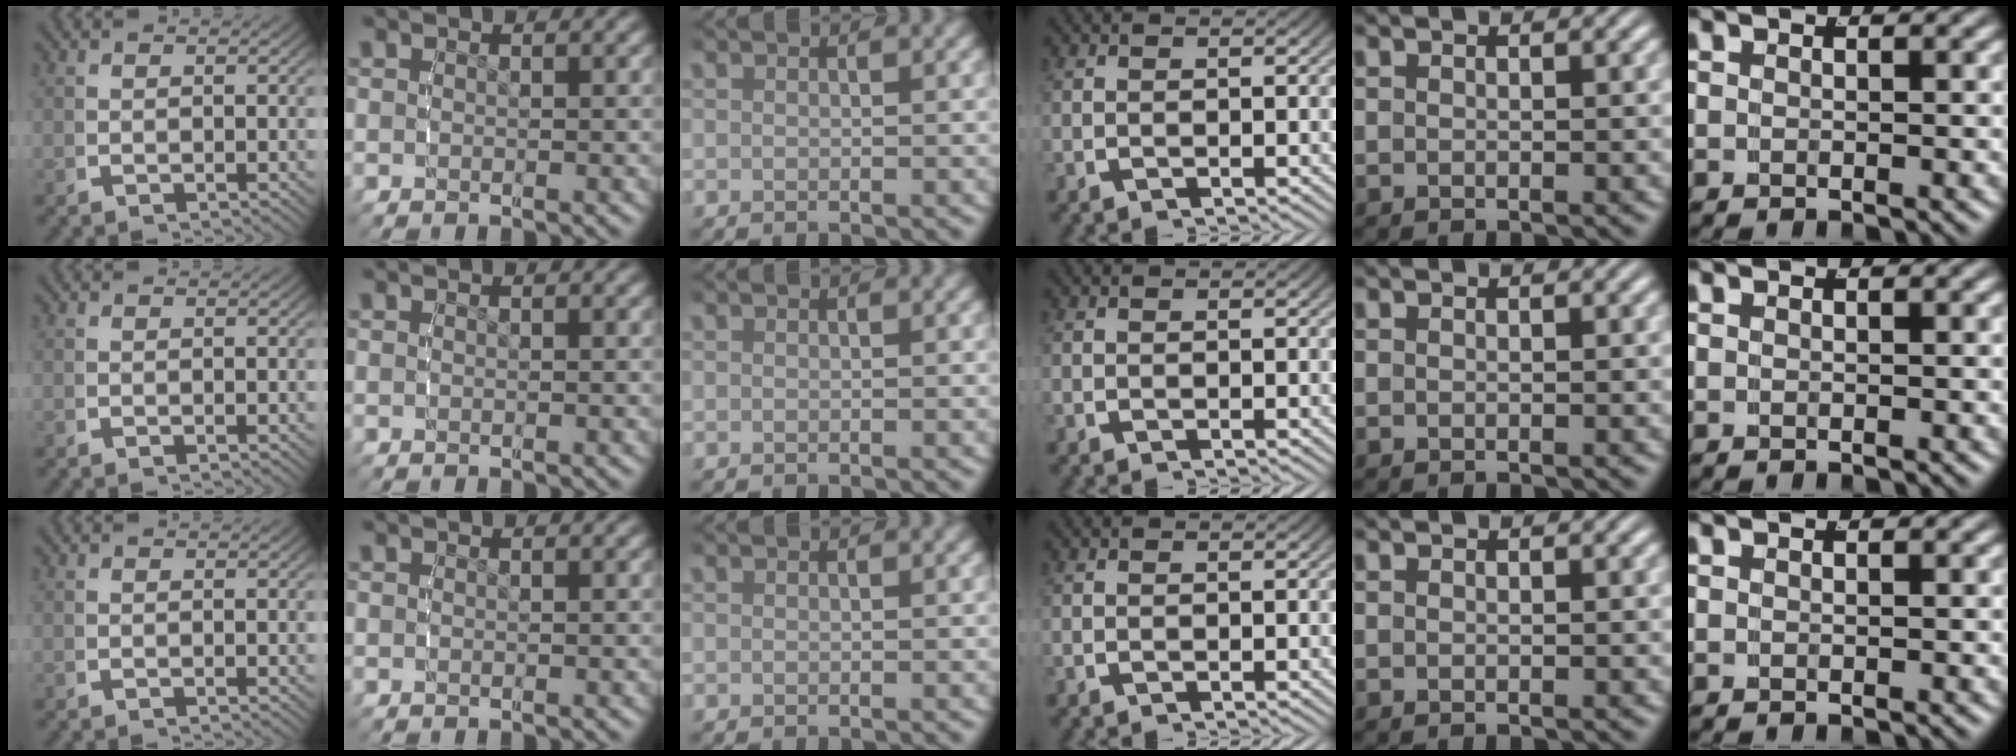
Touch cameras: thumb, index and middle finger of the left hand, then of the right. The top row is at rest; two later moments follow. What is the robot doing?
{"motion": "reach", "object": "jacket"}